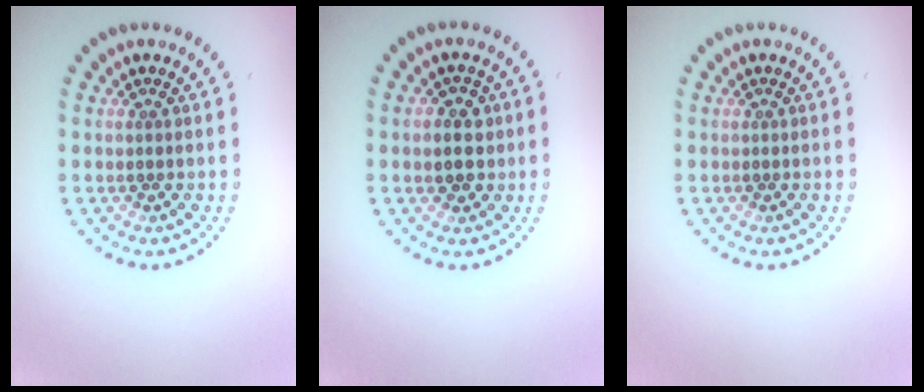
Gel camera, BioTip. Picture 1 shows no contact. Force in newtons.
{"total": 2.7, "press": 2.6, "slide": 0.6}
{"total": 0.0}